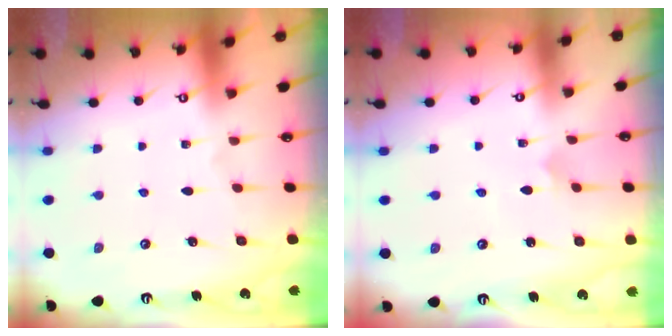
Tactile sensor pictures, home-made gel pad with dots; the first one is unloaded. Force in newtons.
{"total": 2.7, "press": 2.7, "slide": 0.1}